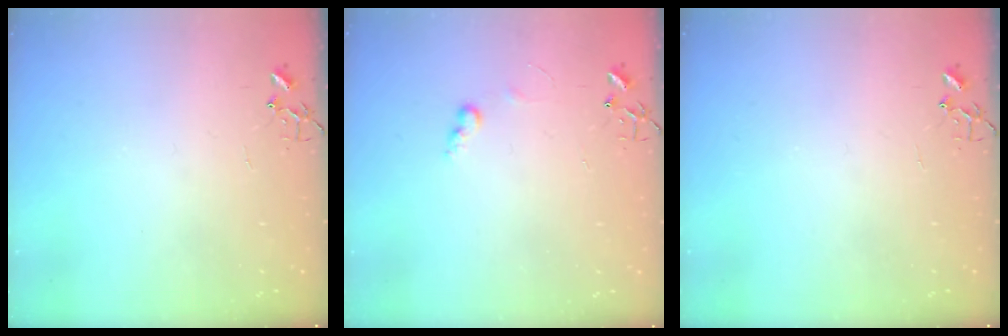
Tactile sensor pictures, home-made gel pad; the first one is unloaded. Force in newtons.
{"total": 6.0, "press": 5.9, "slide": 0.7}
{"total": 0.0}